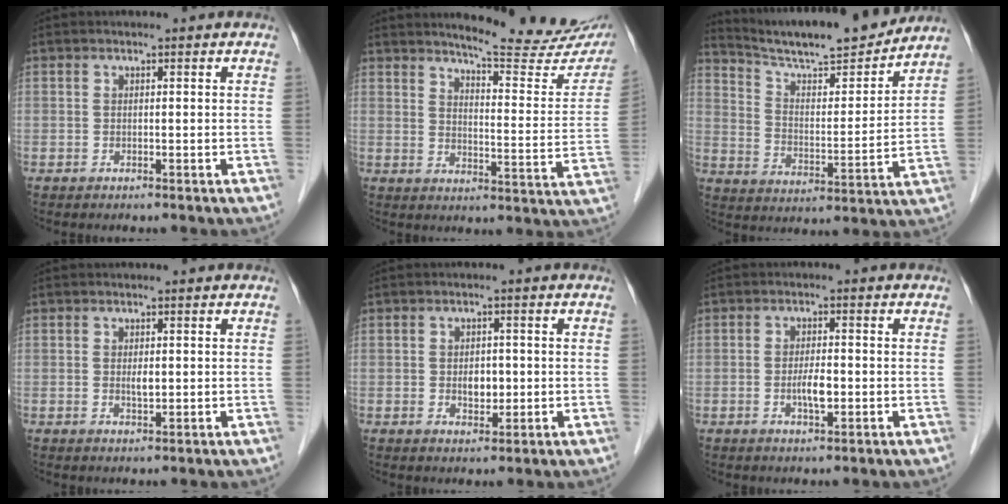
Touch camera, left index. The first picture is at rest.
{"total": 17.6, "force": [15.8, 2.0, 7.5], "torque": [-0.093, -0.066, 0.184]}
{"total": 17.0, "force": [15.8, 1.0, 6.2], "torque": [-0.108, -0.010, 0.247]}
{"total": 1.3, "force": [0.3, 0.5, 1.2], "torque": [-0.023, -0.003, 0.005]}
{"total": 2.8, "force": [-0.2, 1.9, 2.1], "torque": [-0.033, 0.001, 0.002]}
{"total": 3.1, "force": [-0.7, 0.8, 2.9], "torque": [-0.056, 0.000, -0.010]}